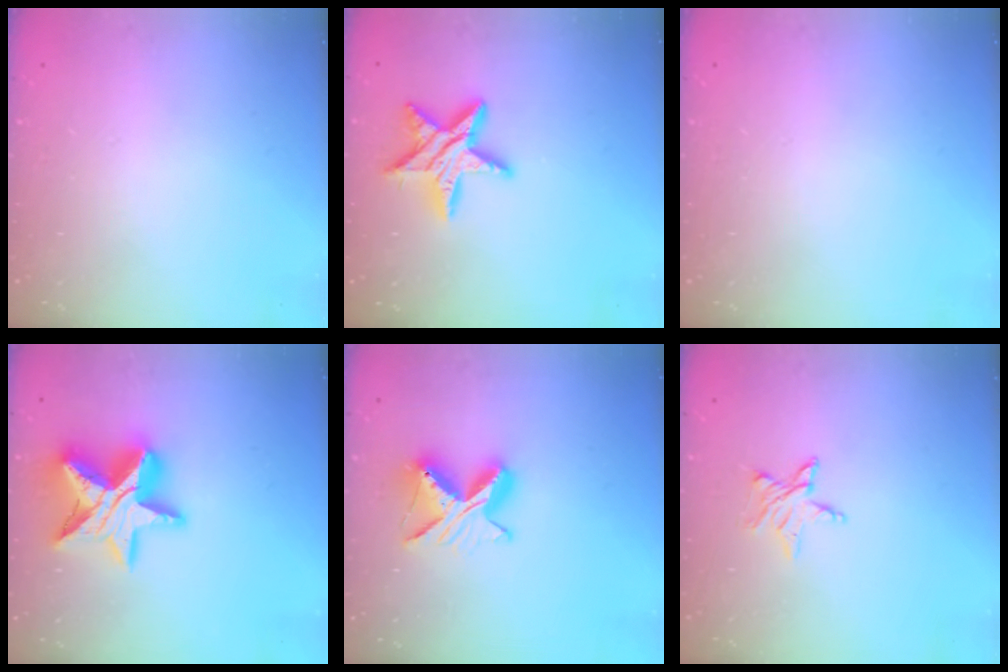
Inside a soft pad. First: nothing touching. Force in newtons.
{"total": 12.3, "press": 12.3, "slide": 0.8}
{"total": 0.0}
{"total": 18.3, "press": 18.3, "slide": 1.3}
{"total": 9.1, "press": 9.1, "slide": 0.7}
{"total": 5.2, "press": 5.2, "slide": 0.4}